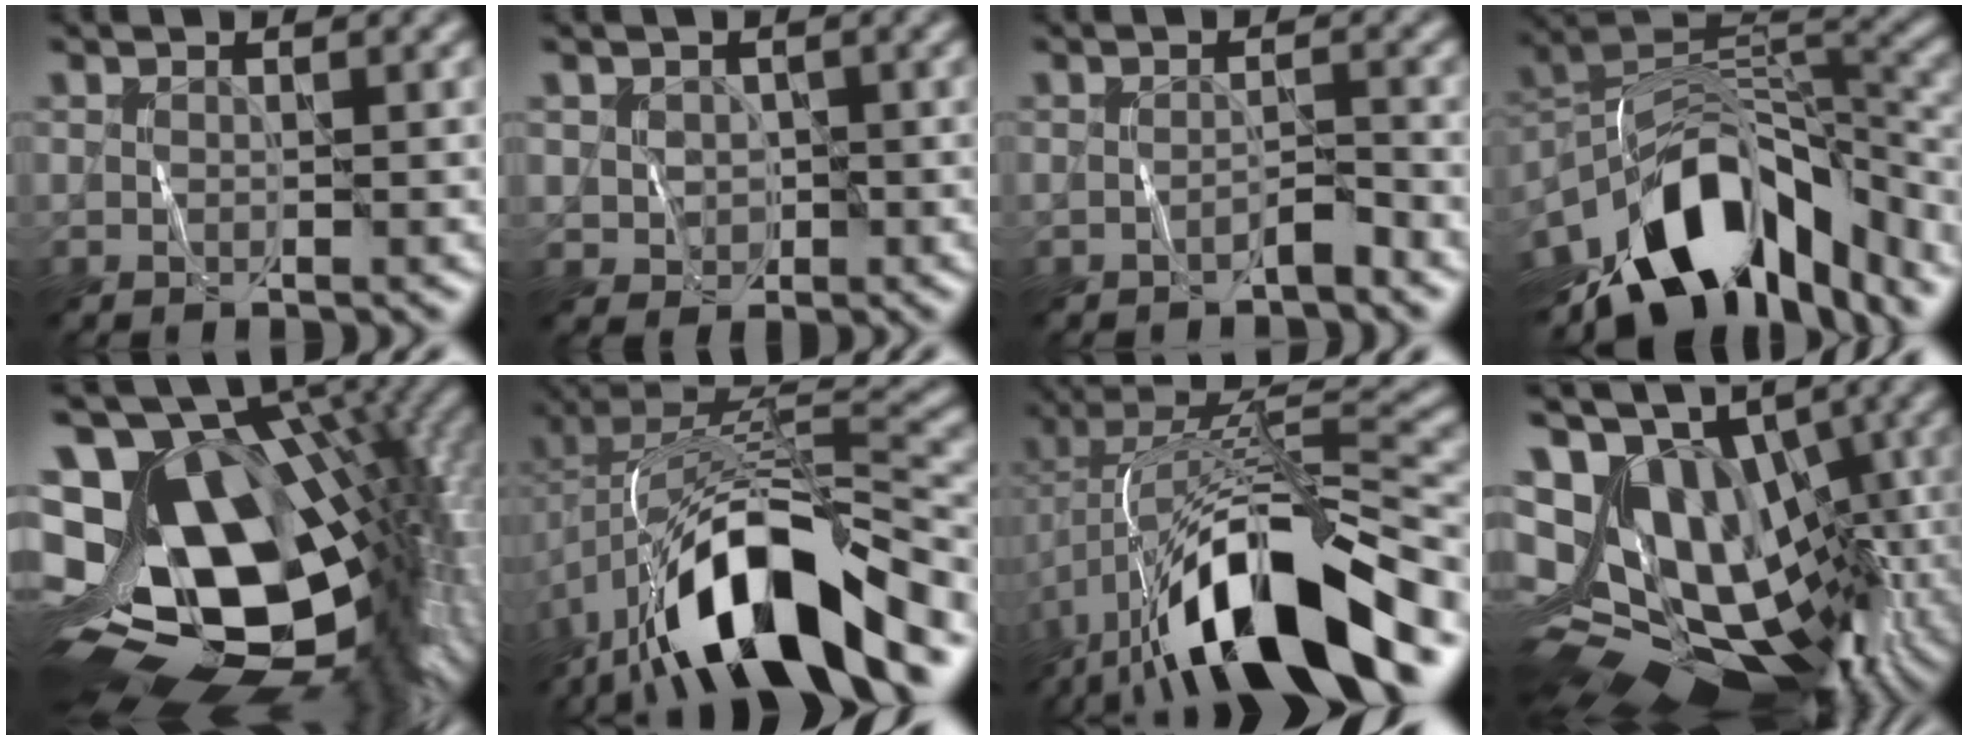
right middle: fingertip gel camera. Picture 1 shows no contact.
{"total": 2.0, "force": [0.3, 1.9, 0.5], "torque": [-0.002, -0.003, 0.006]}
{"total": 1.2, "force": [-1.0, 0.1, 0.6], "torque": [-0.008, 0.004, -0.021]}
{"total": 13.8, "force": [-7.6, 7.0, 9.2], "torque": [-0.159, 0.014, -0.141]}
{"total": 19.3, "force": [-0.5, 12.2, 14.9], "torque": [-0.245, 0.001, 0.002]}
{"total": 13.3, "force": [-6.4, 5.3, 10.4], "torque": [-0.174, 0.004, -0.112]}
{"total": 14.9, "force": [-6.5, 5.8, 12.1], "torque": [-0.214, 0.009, -0.112]}
{"total": 16.4, "force": [0.2, 11.7, 11.4], "torque": [-0.164, -0.010, 0.037]}